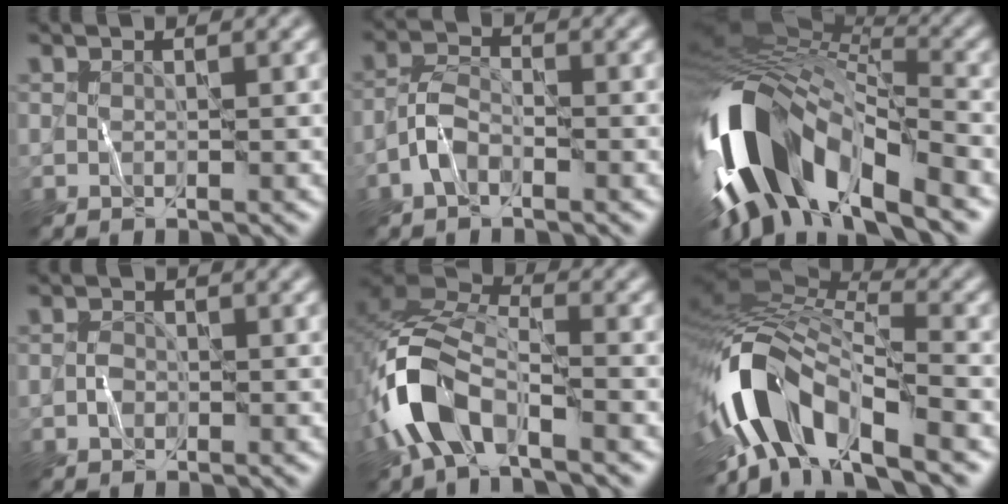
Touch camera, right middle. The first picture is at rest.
{"total": 2.8, "force": [-1.7, 1.4, 1.7], "torque": [-0.033, 0.010, -0.042]}
{"total": 14.4, "force": [-5.8, 6.8, 11.3], "torque": [-0.234, 0.011, -0.109]}
{"total": 0.9, "force": [-0.3, 0.7, 0.4], "torque": [-0.003, 0.004, -0.009]}
{"total": 8.9, "force": [-4.1, 4.6, 6.5], "torque": [-0.134, 0.004, -0.088]}
{"total": 11.5, "force": [-5.5, 4.9, 8.8], "torque": [-0.158, 0.003, -0.104]}